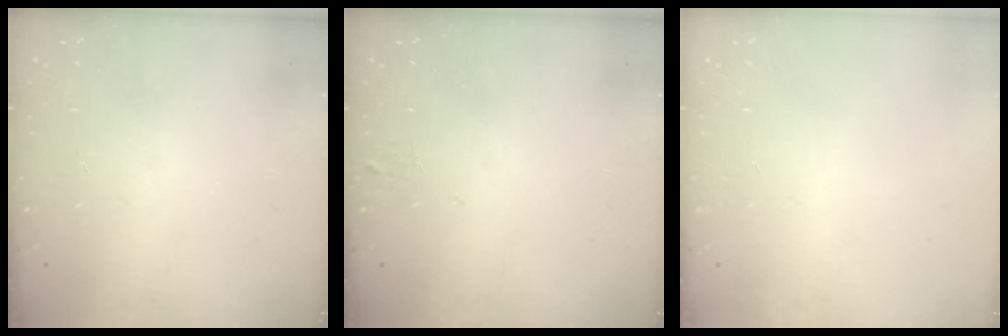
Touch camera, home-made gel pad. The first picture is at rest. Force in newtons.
{"total": 4.0, "press": 4.0, "slide": 0.4}
{"total": 0.0}